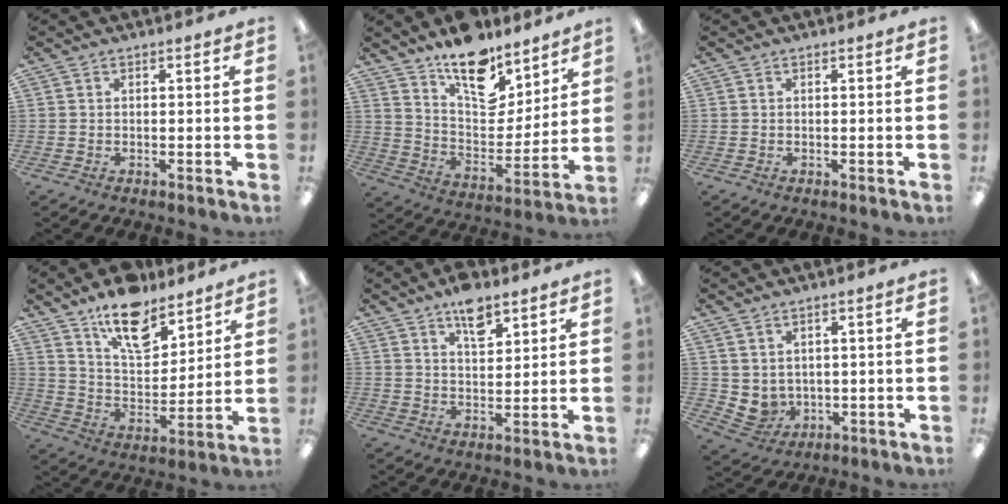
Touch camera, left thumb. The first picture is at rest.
{"total": 15.6, "force": [12.2, 7.1, 6.7], "torque": [-0.103, -0.092, 0.219]}
{"total": 0.0}
{"total": 15.3, "force": [11.6, 6.9, 7.3], "torque": [-0.115, -0.069, 0.204]}
{"total": 8.2, "force": [5.7, 3.7, 4.6], "torque": [-0.065, -0.027, 0.097]}
{"total": 4.7, "force": [1.9, 4.2, 1.1], "torque": [-0.033, -0.013, 0.041]}